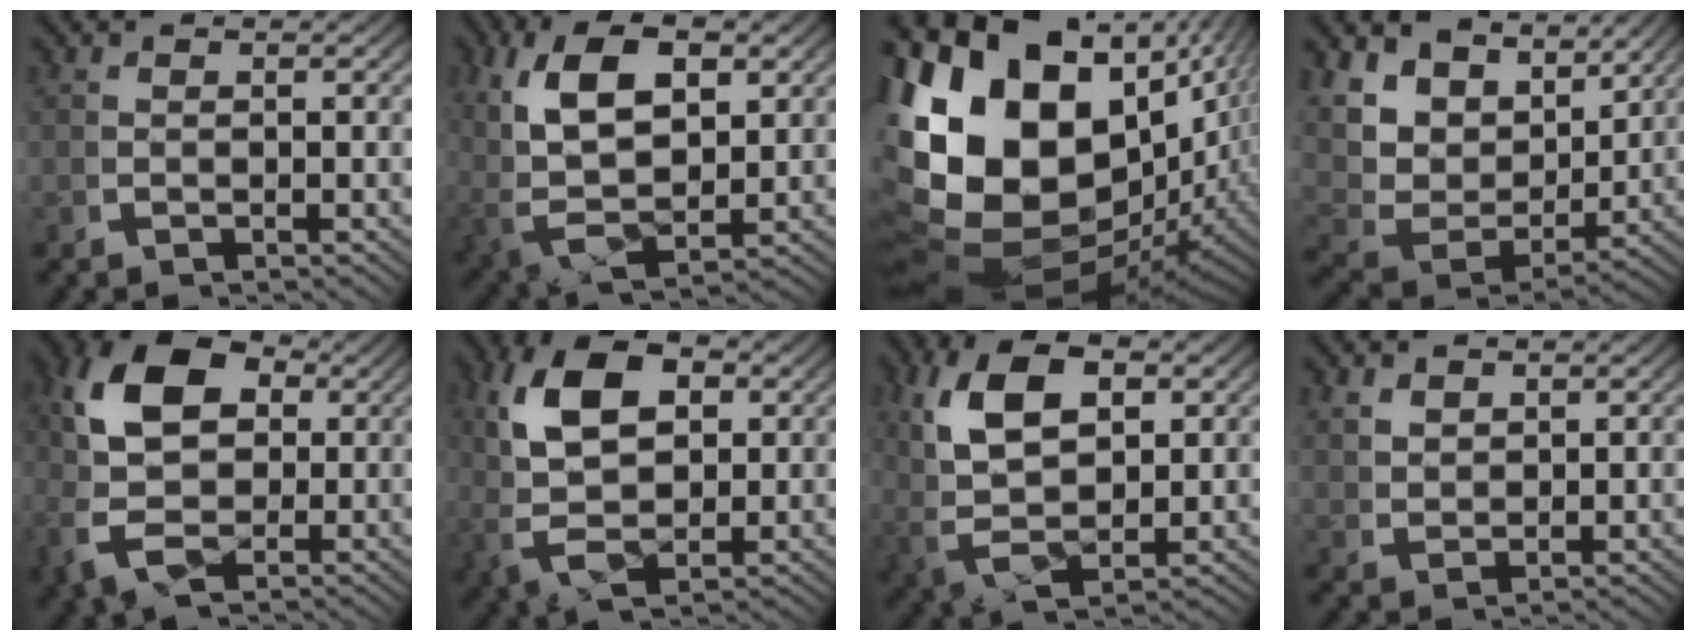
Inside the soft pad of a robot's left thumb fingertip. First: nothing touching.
{"total": 9.6, "force": [0.3, 6.4, 7.1], "torque": [-0.179, -0.037, 0.026]}
{"total": 25.0, "force": [-1.2, 18.1, 17.2], "torque": [-0.355, -0.051, -0.001]}
{"total": 9.9, "force": [2.8, 6.7, 6.8], "torque": [-0.155, -0.019, 0.050]}
{"total": 11.2, "force": [2.0, 7.3, 8.2], "torque": [-0.177, -0.012, 0.041]}
{"total": 10.1, "force": [1.4, 6.4, 7.7], "torque": [-0.176, -0.018, 0.040]}
{"total": 9.2, "force": [1.1, 5.8, 7.0], "torque": [-0.171, -0.022, 0.036]}
{"total": 2.2, "force": [1.8, 0.9, 0.7], "torque": [-0.011, -0.003, 0.046]}